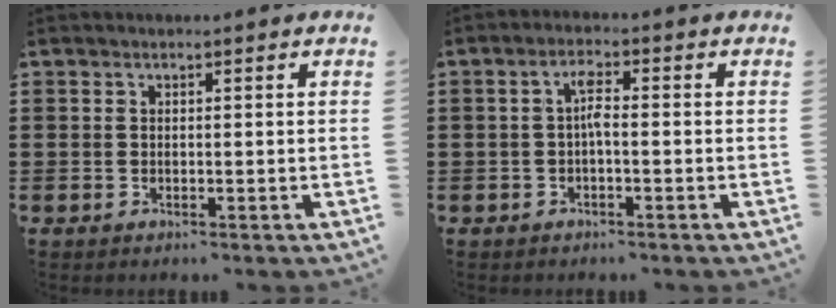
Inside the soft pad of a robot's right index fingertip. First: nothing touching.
{"total": 2.7, "force": [-0.4, 0.7, 2.6], "torque": [-0.051, 0.006, -0.010]}